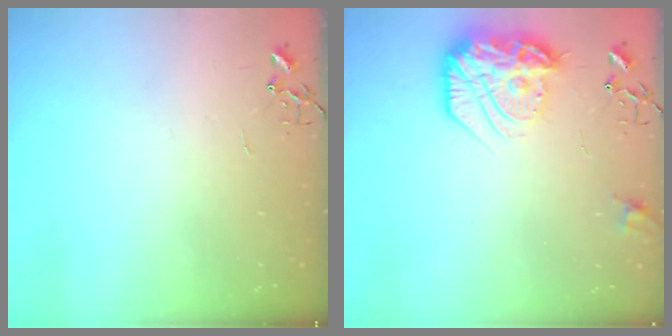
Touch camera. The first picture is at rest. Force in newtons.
{"total": 18.8, "press": 18.7, "slide": 1.2}